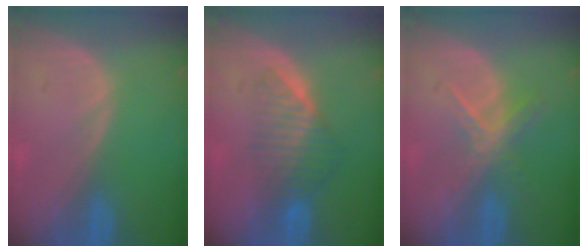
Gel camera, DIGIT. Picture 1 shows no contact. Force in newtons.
{"total": 6.6, "press": 5.6, "slide": 3.5}
{"total": 5.6, "press": 4.8, "slide": 2.8}